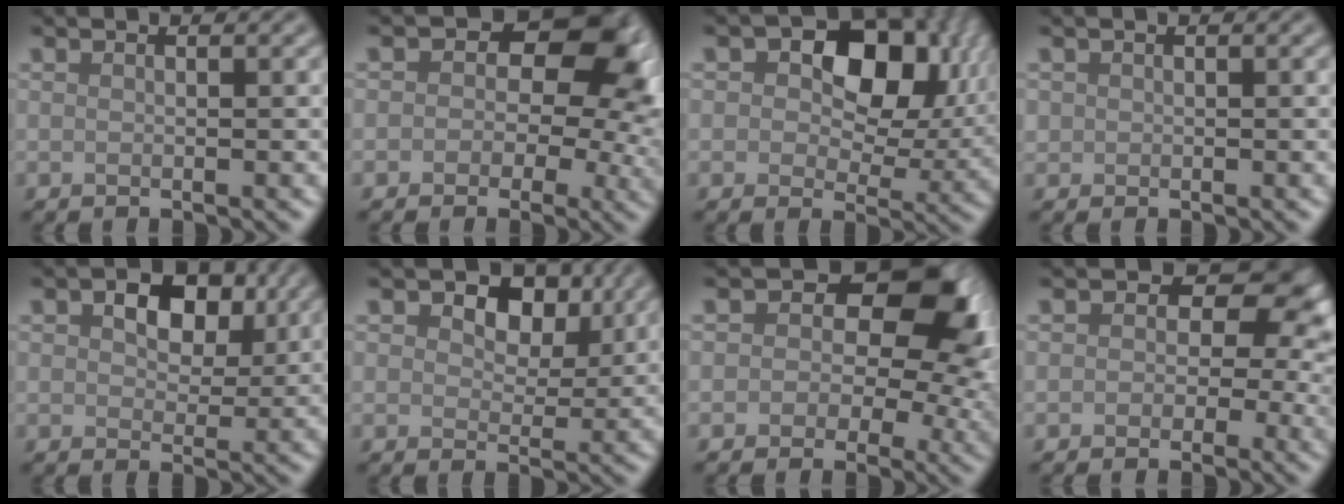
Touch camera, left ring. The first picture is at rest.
{"total": 8.1, "force": [1.6, 5.9, 5.4], "torque": [-0.032, -0.001, 0.011]}
{"total": 11.2, "force": [3.1, 7.1, 8.0], "torque": [-0.102, 0.002, 0.040]}
{"total": 0.6, "force": [0.1, 0.6, 0.0], "torque": [0.006, -0.002, 0.001]}
{"total": 5.9, "force": [2.4, 3.8, 3.9], "torque": [-0.064, -0.002, 0.027]}
{"total": 6.5, "force": [3.0, 4.0, 4.1], "torque": [-0.060, -0.004, 0.032]}
{"total": 9.0, "force": [2.0, 6.2, 6.1], "torque": [-0.052, -0.004, 0.014]}
{"total": 7.2, "force": [0.9, 5.6, 4.5], "torque": [-0.001, 0.019, -0.016]}